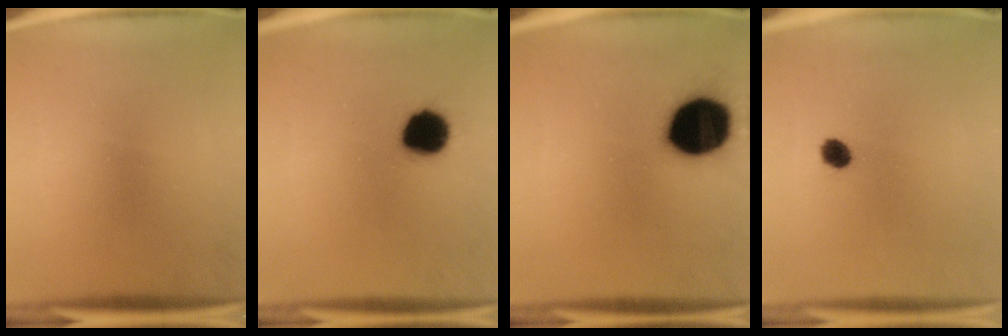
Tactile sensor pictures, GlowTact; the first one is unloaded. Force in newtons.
{"total": 10.1}
{"total": 19.7}
{"total": 2.9}